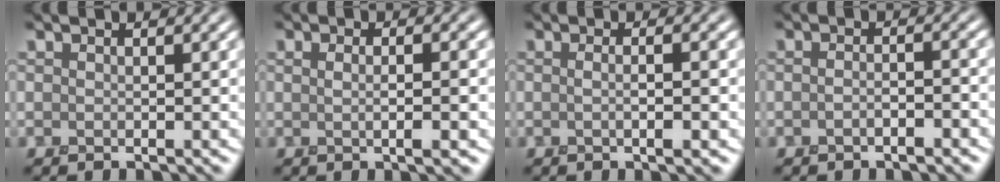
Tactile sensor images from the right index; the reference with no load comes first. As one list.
[{"total": 3.3, "force": [0.3, 1.0, 3.1], "torque": [-0.035, 0.000, 0.000]}, {"total": 2.3, "force": [-0.2, 0.5, 2.3], "torque": [-0.023, -0.008, -0.006]}, {"total": 1.7, "force": [-1.0, 0.6, 1.3], "torque": [-0.024, 0.004, -0.017]}]